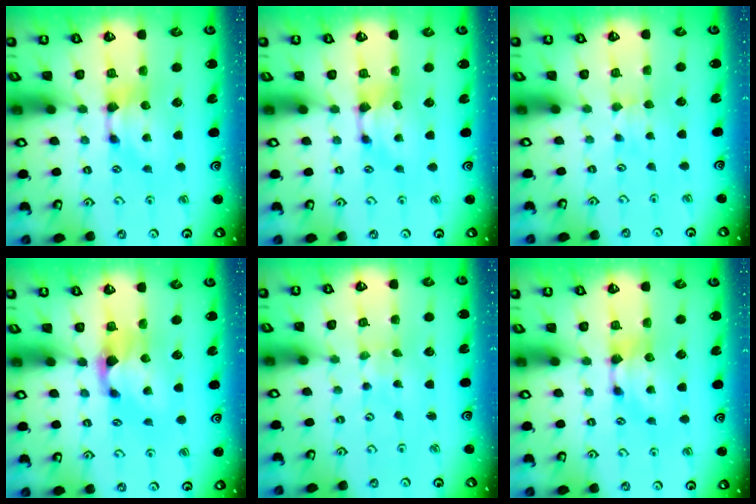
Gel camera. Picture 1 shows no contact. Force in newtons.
{"total": 0.0}
{"total": 1.6, "press": 1.5, "slide": 0.5}
{"total": 1.3, "press": 0.6, "slide": 1.2}
{"total": 5.0, "press": 5.0, "slide": 0.3}
{"total": 0.0}